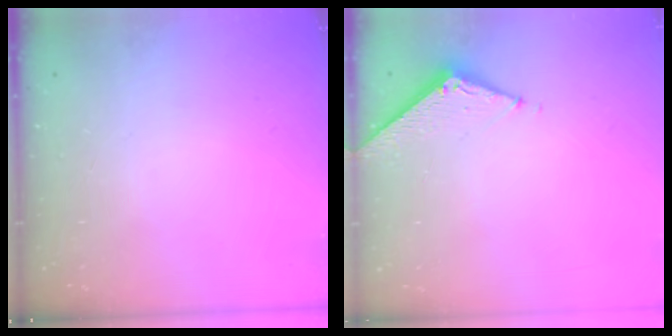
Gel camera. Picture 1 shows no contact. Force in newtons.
{"total": 6.0, "press": 5.9, "slide": 0.4}